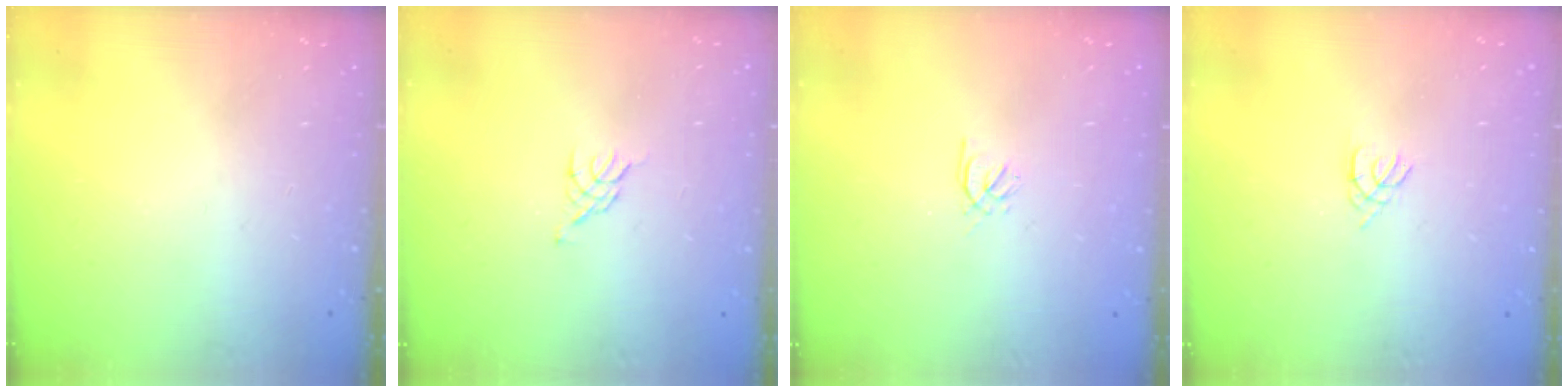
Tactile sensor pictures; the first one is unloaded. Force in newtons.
{"total": 0.8, "press": 0.7, "slide": 0.3}
{"total": 0.5, "press": 0.3, "slide": 0.4}
{"total": 1.1, "press": 1.0, "slide": 0.3}